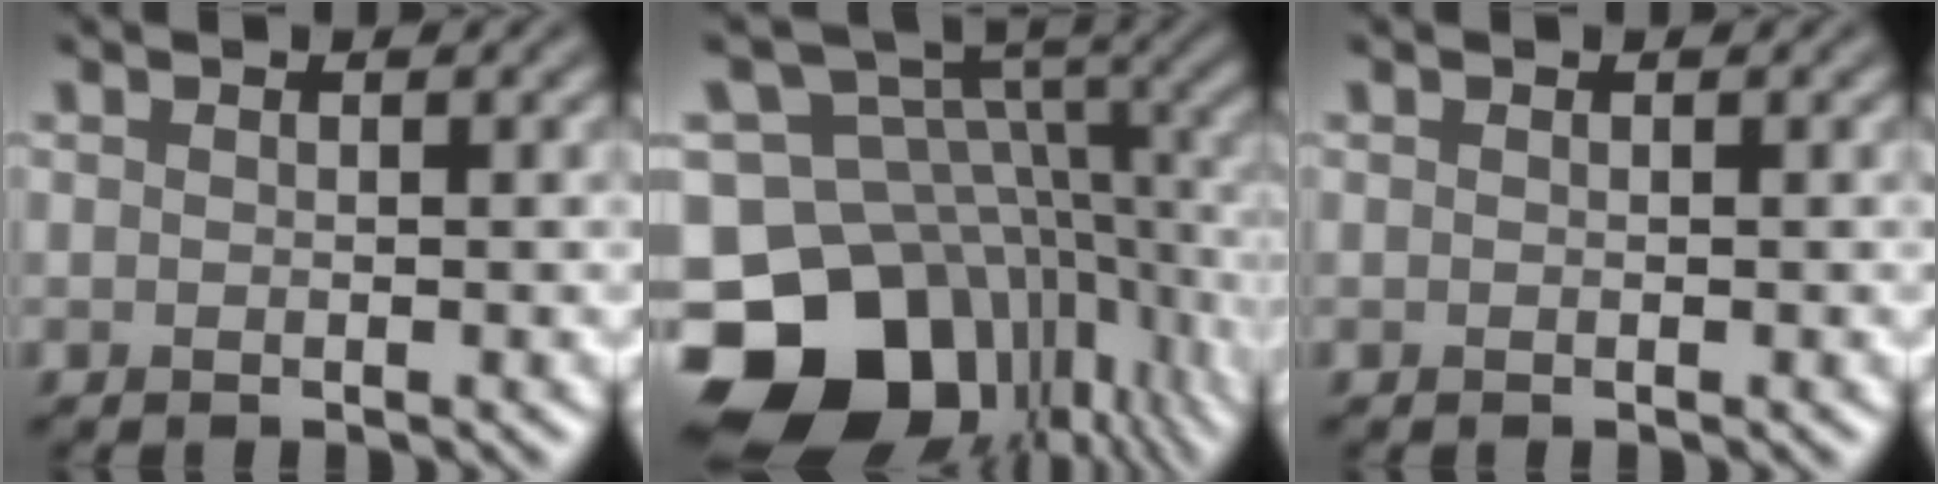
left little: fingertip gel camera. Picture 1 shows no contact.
{"total": 16.6, "force": [-7.7, 11.8, 8.7], "torque": [-0.173, -0.007, -0.112]}
{"total": 0.0}